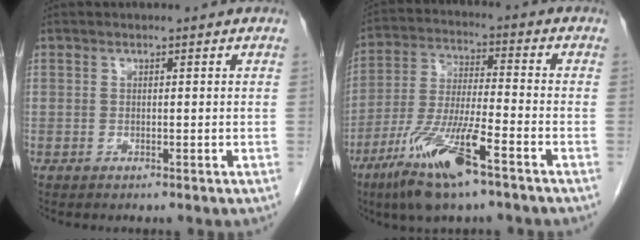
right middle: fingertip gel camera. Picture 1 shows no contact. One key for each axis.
{"total": 13.1, "fx": -7.8, "fy": 1.4, "fz": 10.4, "tx": -0.217, "ty": -0.027, "tz": -0.145}